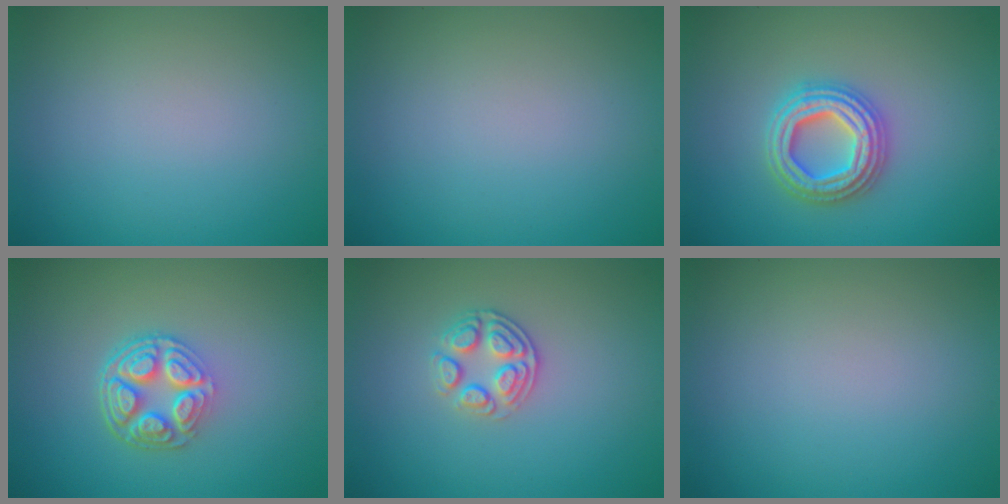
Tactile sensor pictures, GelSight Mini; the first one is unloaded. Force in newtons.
{"total": 0.0}
{"total": 4.7, "press": 4.6, "slide": 0.7}
{"total": 5.0, "press": 3.7, "slide": 3.4}
{"total": 2.6, "press": 2.5, "slide": 0.9}
{"total": 0.0}